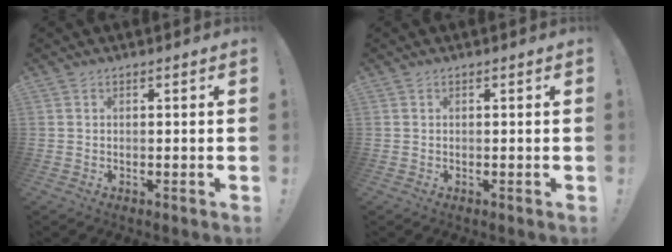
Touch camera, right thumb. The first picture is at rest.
{"total": 0.0}